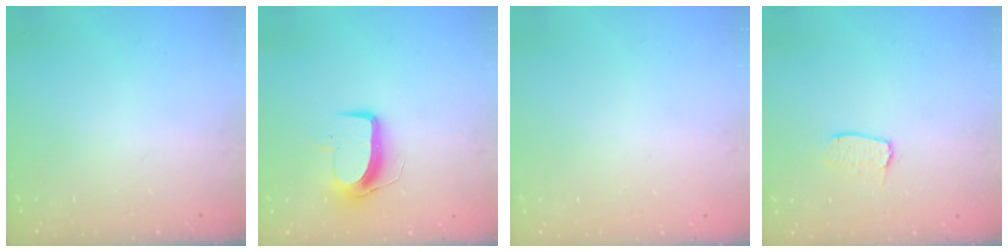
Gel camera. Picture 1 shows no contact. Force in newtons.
{"total": 9.7, "press": 9.7, "slide": 0.3}
{"total": 0.0}
{"total": 4.9, "press": 4.9, "slide": 0.3}